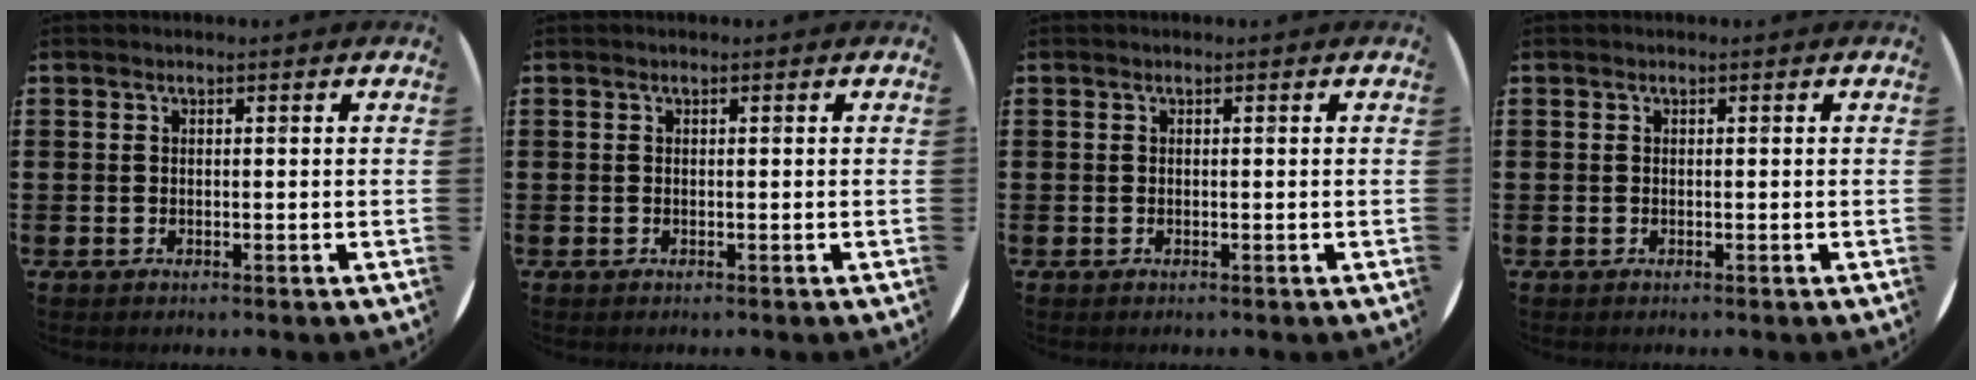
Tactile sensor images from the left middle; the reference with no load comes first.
{"total": 0.0}
{"total": 0.0}
{"total": 0.0}